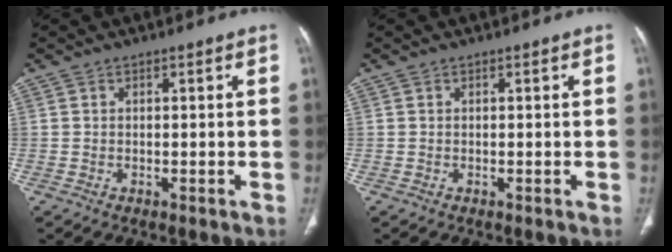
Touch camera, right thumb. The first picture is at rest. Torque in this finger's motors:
{"motor_torque": [0.00, 0.00, 0.00, 0.00, 0.00]}